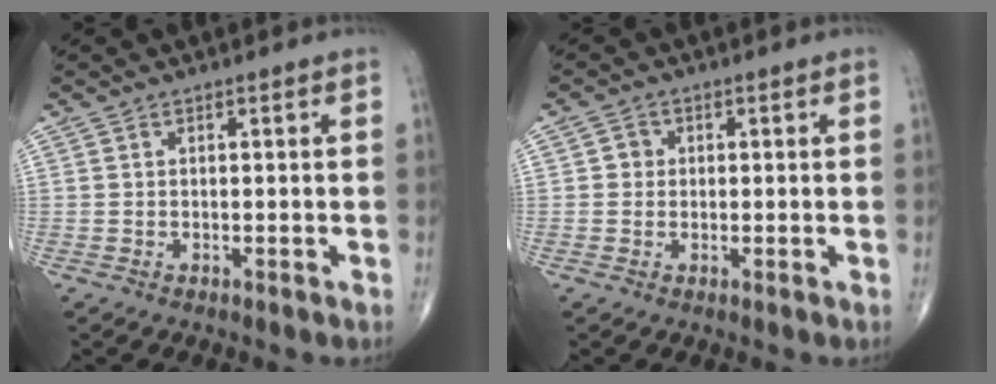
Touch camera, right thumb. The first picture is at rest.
{"total": 2.1, "force": [0.1, 2.0, 0.6], "torque": [0.002, 0.005, -0.002]}